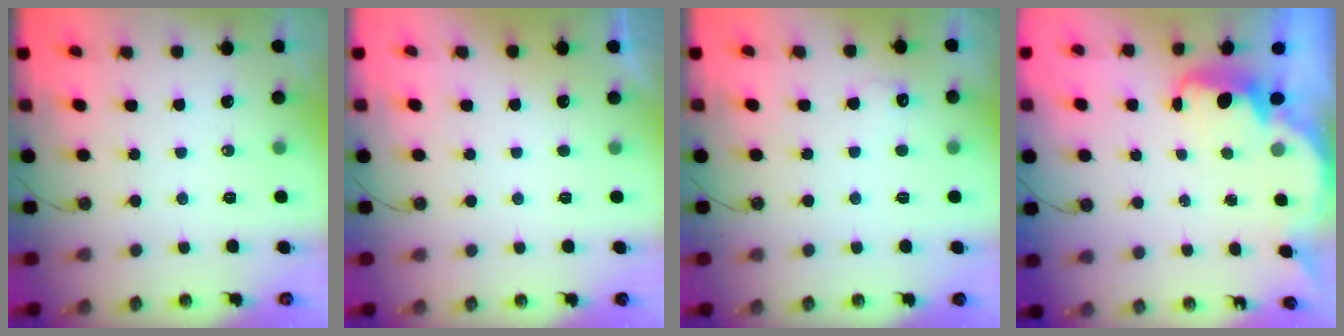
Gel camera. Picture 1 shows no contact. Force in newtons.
{"total": 0.0}
{"total": 5.0, "press": 4.8, "slide": 1.2}
{"total": 2.5, "press": 2.5, "slide": 0.6}